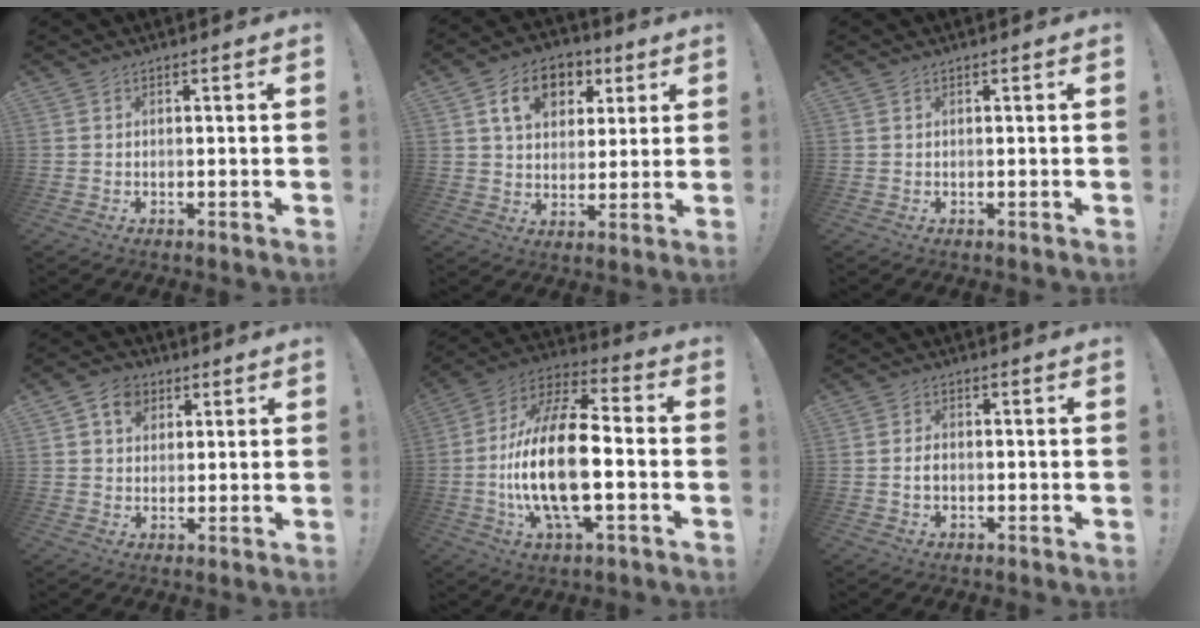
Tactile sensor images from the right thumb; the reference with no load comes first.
{"total": 11.9, "force": [5.2, 8.6, 6.3], "torque": [-0.100, -0.008, 0.097]}
{"total": 0.0}
{"total": 6.8, "force": [2.9, 5.5, 2.8], "torque": [-0.042, -0.002, 0.054]}
{"total": 22.5, "force": [-3.4, 9.0, 20.3], "torque": [-0.414, 0.010, -0.062]}
{"total": 2.6, "force": [-0.6, 1.7, 1.9], "torque": [-0.030, 0.005, -0.010]}